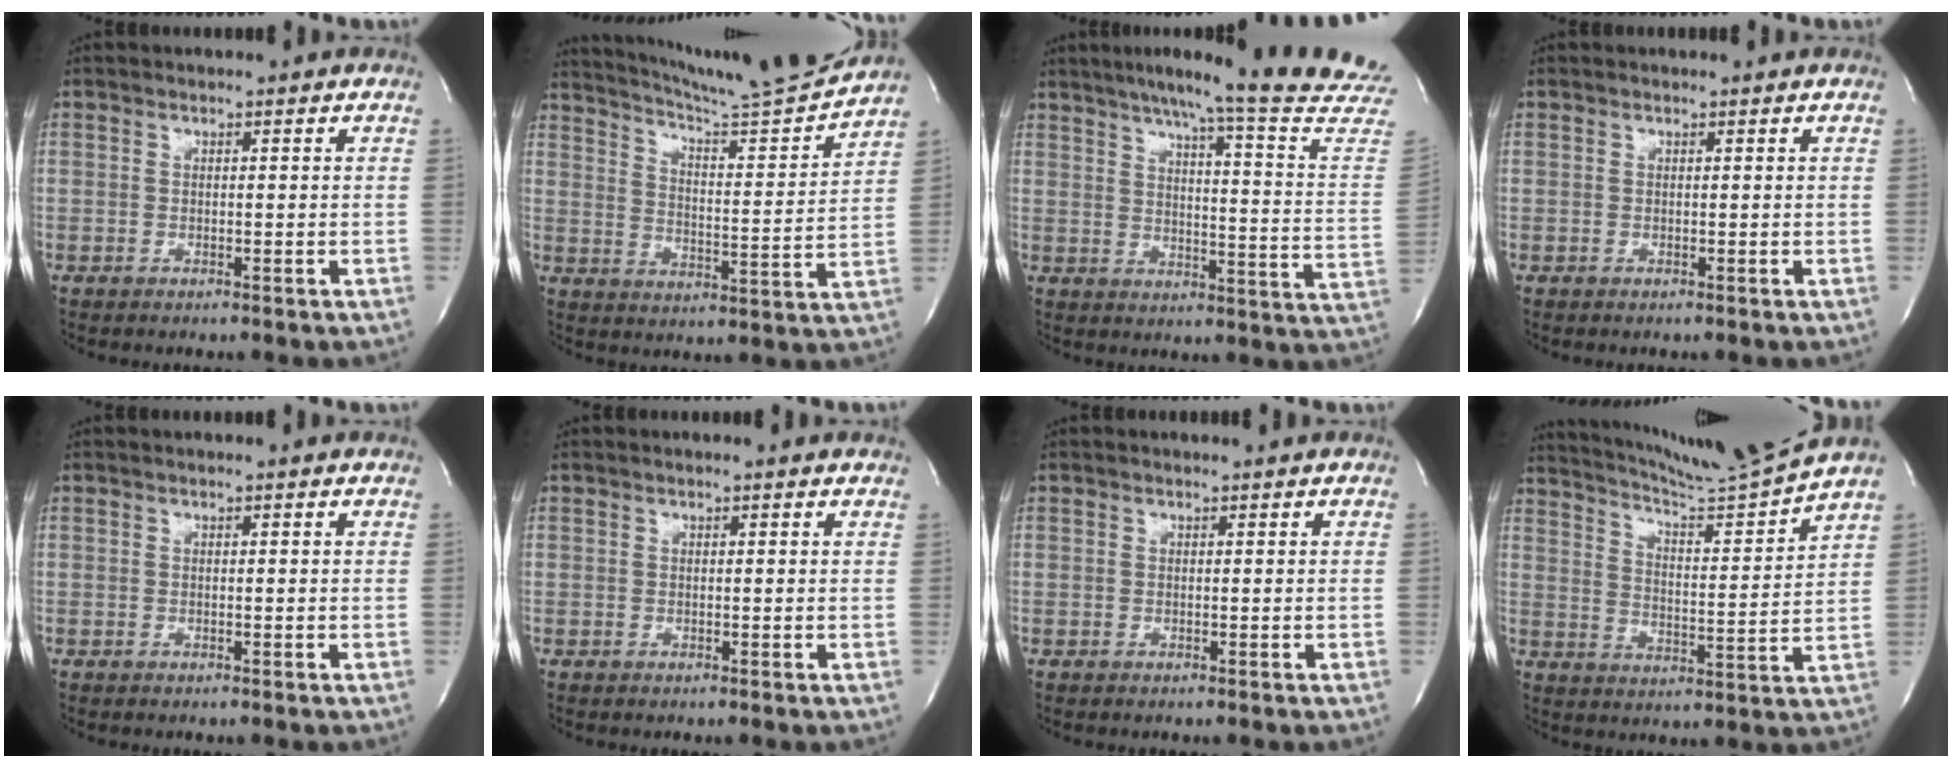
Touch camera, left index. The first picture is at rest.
{"total": 16.7, "force": [15.8, -1.3, 5.4], "torque": [-0.095, -0.046, 0.226]}
{"total": 24.7, "force": [21.6, -1.8, 11.8], "torque": [-0.175, -0.088, 0.263]}
{"total": 0.6, "force": [0.6, -0.1, 0.1], "torque": [-0.004, -0.001, 0.009]}
{"total": 1.3, "force": [1.2, -0.1, 0.4], "torque": [-0.014, 0.011, 0.015]}
{"total": 2.6, "force": [2.4, 0.1, 1.0], "torque": [-0.018, 0.011, 0.020]}
{"total": 0.9, "force": [0.9, -0.2, 0.1], "torque": [-0.007, -0.001, 0.013]}
{"total": 13.9, "force": [13.1, -3.0, 3.7], "torque": [-0.070, -0.050, 0.202]}